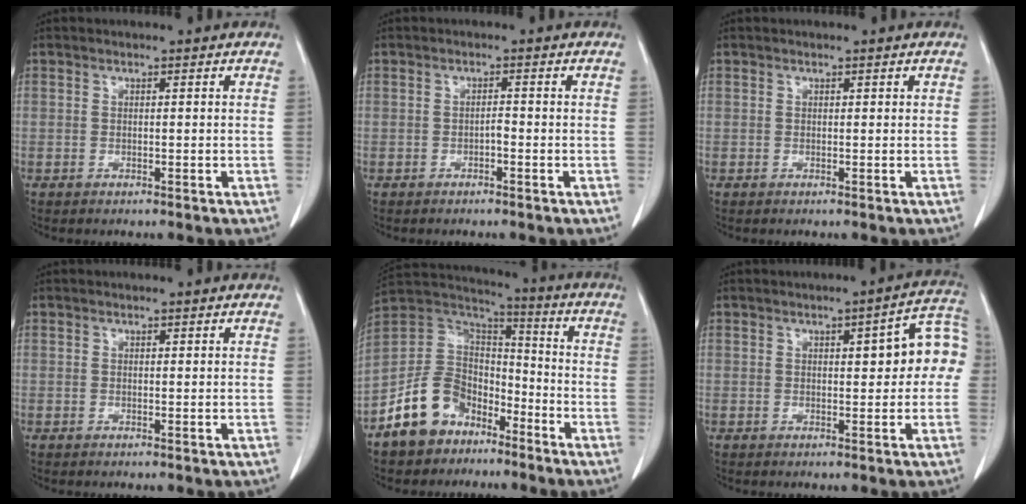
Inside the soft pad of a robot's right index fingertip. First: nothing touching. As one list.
[{"total": 0.9, "force": [-0.5, 0.2, 0.7], "torque": [-0.012, 0.003, -0.010]}, {"total": 0.0}, {"total": 0.0}, {"total": 11.7, "force": [-7.2, 8.2, 4.2], "torque": [-0.091, 0.044, -0.134]}, {"total": 8.0, "force": [1.1, 2.3, 7.6], "torque": [-0.090, 0.032, 0.011]}]